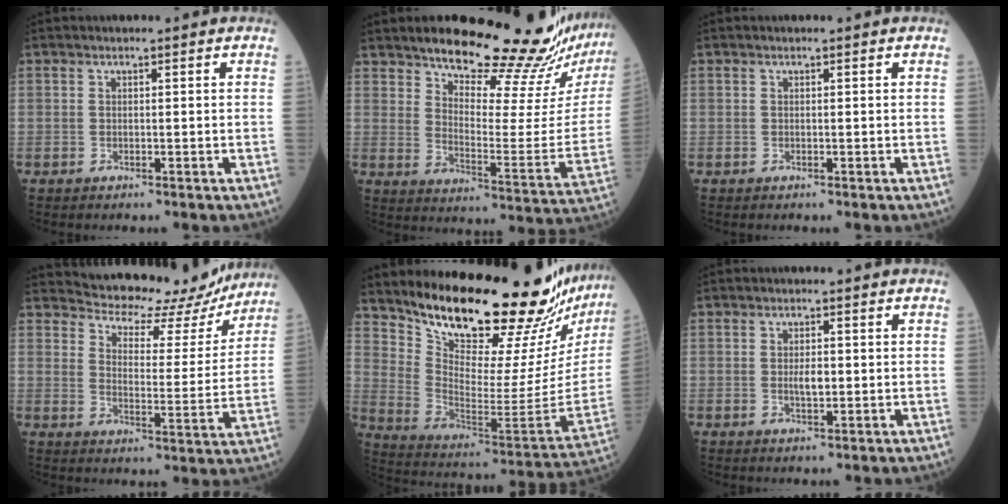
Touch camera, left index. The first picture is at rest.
{"total": 21.3, "force": [18.8, 1.3, 9.8], "torque": [-0.128, -0.089, 0.248]}
{"total": 0.0}
{"total": 16.7, "force": [15.5, 5.2, 3.1], "torque": [-0.018, -0.018, 0.184]}
{"total": 25.4, "force": [22.3, 1.4, 12.1], "torque": [-0.195, -0.121, 0.323]}
{"total": 2.1, "force": [0.0, 0.8, 1.9], "torque": [-0.030, -0.002, 0.001]}